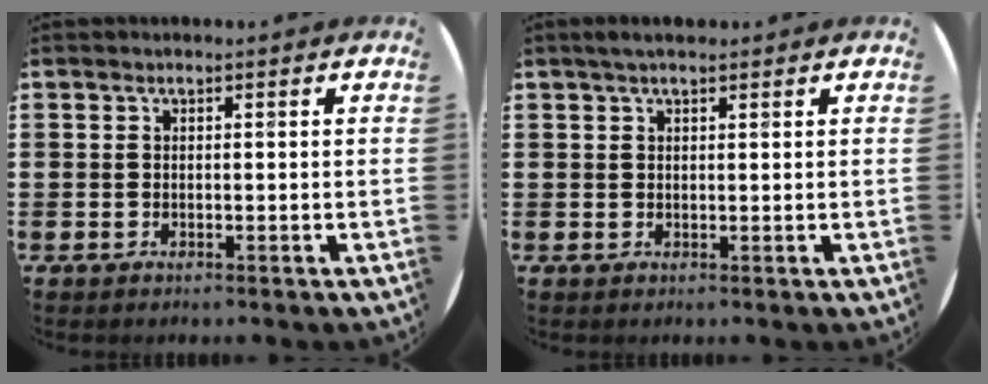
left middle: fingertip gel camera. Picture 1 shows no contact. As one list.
[{"total": 1.5, "force": [1.1, 0.4, 0.9], "torque": [-0.020, 0.004, 0.020]}]